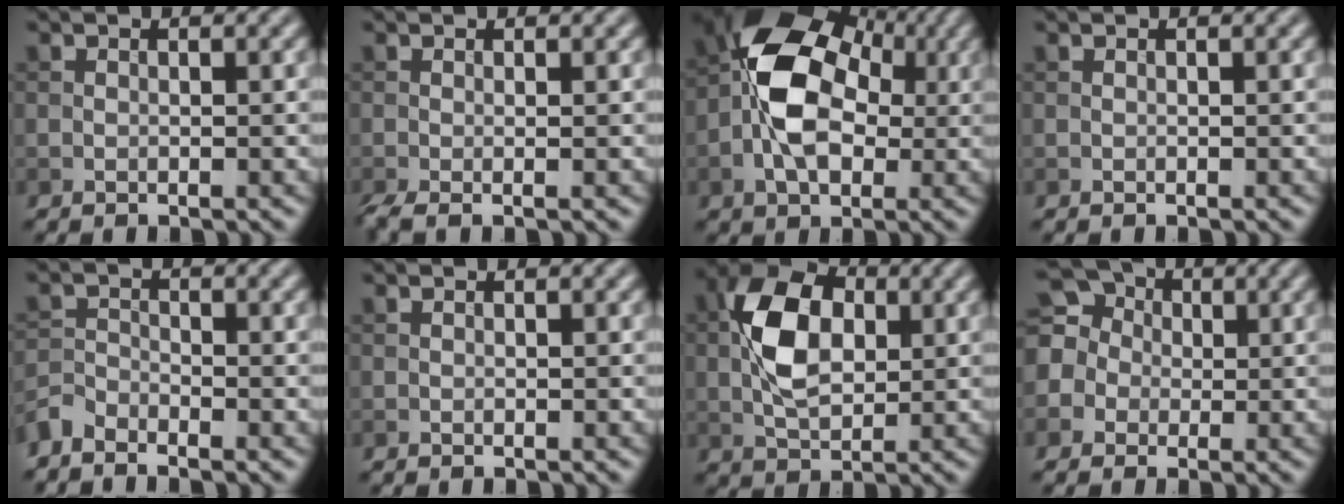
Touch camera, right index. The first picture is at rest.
{"total": 2.1, "force": [-0.7, 0.5, 1.9], "torque": [-0.037, -0.009, -0.020]}
{"total": 9.8, "force": [-0.2, 6.6, 7.1], "torque": [-0.129, 0.016, -0.017]}
{"total": 0.0}
{"total": 2.2, "force": [-2.0, 0.8, 0.4], "torque": [-0.010, 0.000, -0.053]}
{"total": 0.0}
{"total": 8.1, "force": [1.0, 5.0, 6.3], "torque": [-0.122, 0.009, 0.010]}
{"total": 7.8, "force": [0.8, 7.2, 2.9], "torque": [-0.081, 0.042, -0.032]}